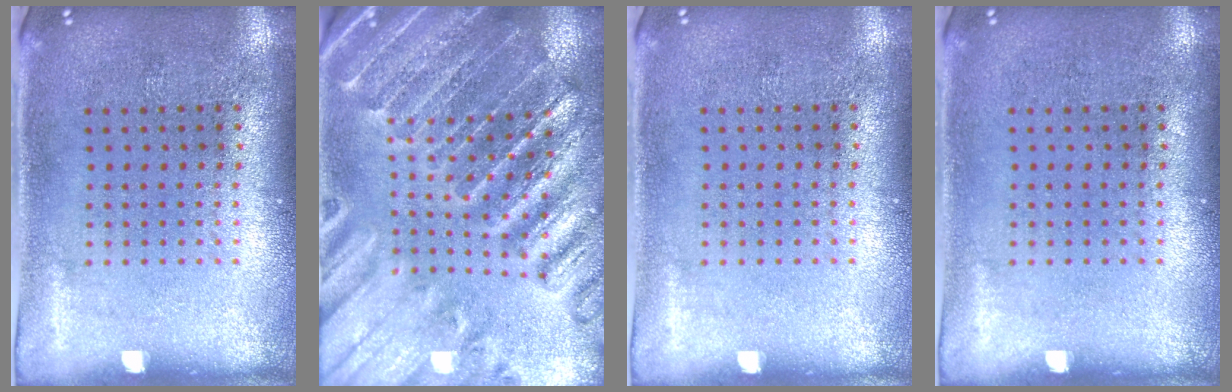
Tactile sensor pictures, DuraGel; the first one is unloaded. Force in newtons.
{"total": 3.0, "press": 2.9, "slide": 0.4}
{"total": 0.0}
{"total": 0.0}